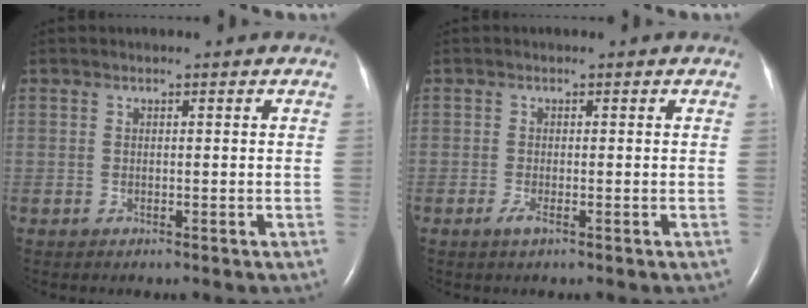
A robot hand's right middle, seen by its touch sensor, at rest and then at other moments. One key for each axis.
{"total": 1.7, "fx": -1.0, "fy": 0.0, "fz": 1.4, "tx": -0.035, "ty": -0.006, "tz": -0.022}